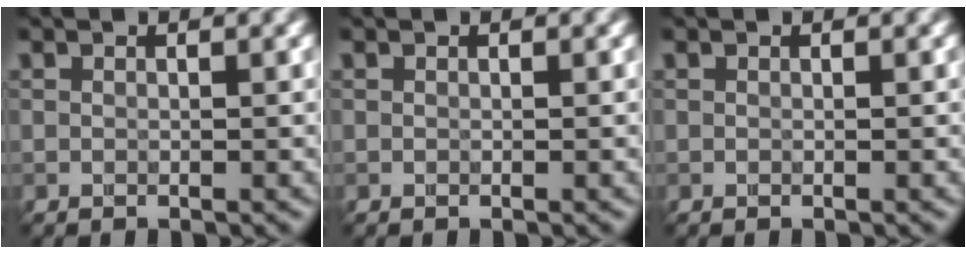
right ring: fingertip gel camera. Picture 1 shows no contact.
{"total": 0.0}
{"total": 0.0}